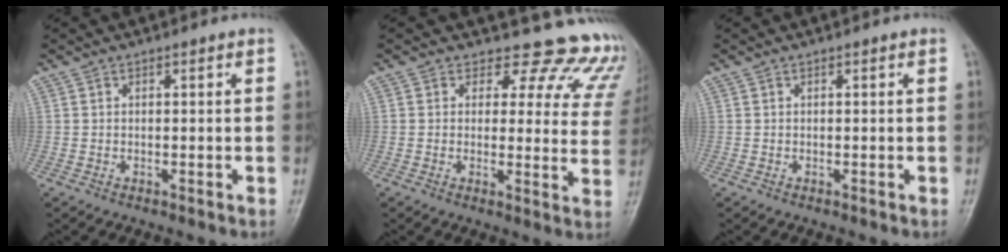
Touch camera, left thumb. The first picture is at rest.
{"total": 15.3, "force": [13.3, 6.8, 3.2], "torque": [0.012, -0.096, 0.118]}
{"total": 0.0}